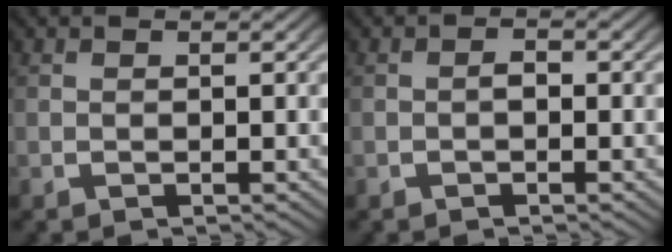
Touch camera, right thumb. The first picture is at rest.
{"total": 0.9, "force": [-0.5, 0.6, 0.5], "torque": [-0.011, 0.001, -0.010]}